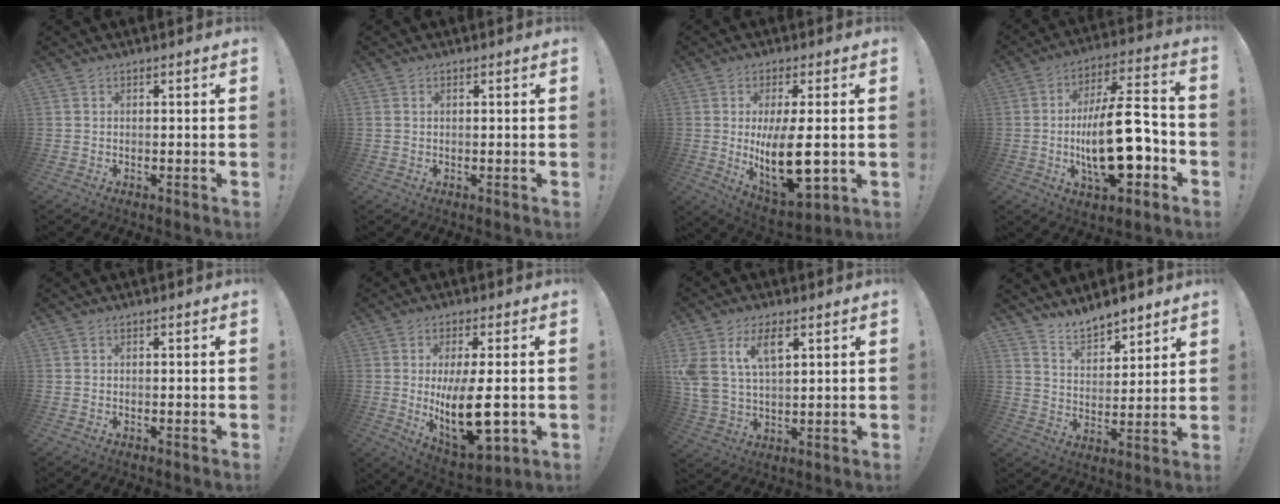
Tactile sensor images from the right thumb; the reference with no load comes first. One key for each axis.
{"total": 0.6, "fx": 0.4, "fy": 0.3, "fz": 0.3, "tx": -0.006, "ty": 0.001, "tz": 0.007}
{"total": 16.8, "fx": -0.6, "fy": 7.0, "fz": 15.3, "tx": -0.257, "ty": -0.022, "tz": -0.001}
{"total": 22.2, "fx": -4.6, "fy": 8.2, "fz": 20.1, "tx": -0.344, "ty": 0.020, "tz": -0.073}
{"total": 0.0}
{"total": 17.1, "fx": -1.0, "fy": 7.1, "fz": 15.5, "tx": -0.258, "ty": -0.023, "tz": -0.008}
{"total": 10.5, "fx": 5.4, "fy": 5.6, "fz": 7.1, "tx": -0.146, "ty": -0.013, "tz": 0.100}
{"total": 8.8, "fx": 7.9, "fy": 3.1, "fz": 2.2, "tx": -0.037, "ty": -0.061, "tz": 0.151}